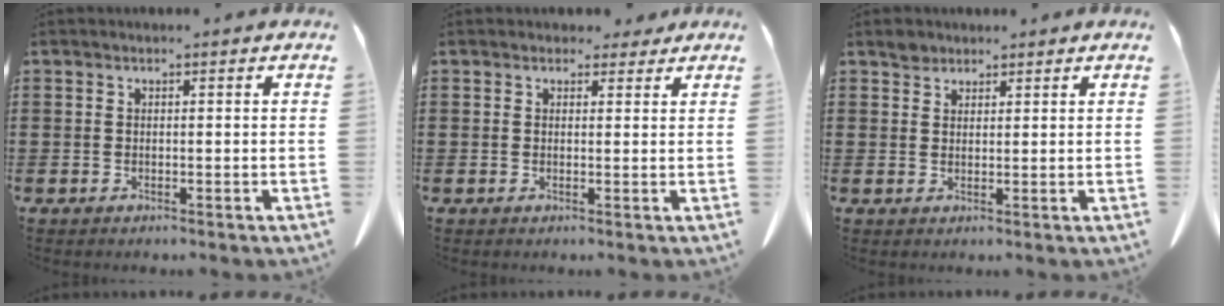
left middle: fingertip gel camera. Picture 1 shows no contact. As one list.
[{"total": 2.3, "force": [1.8, 1.2, 0.6], "torque": [-0.003, -0.001, 0.032]}, {"total": 1.9, "force": [1.7, 0.9, 0.3], "torque": [-0.002, -0.003, 0.033]}]